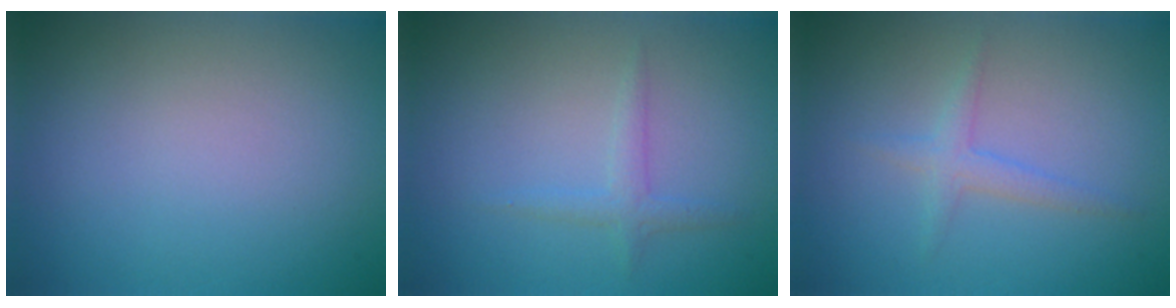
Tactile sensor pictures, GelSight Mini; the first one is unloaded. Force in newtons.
{"total": 1.3, "press": 1.3, "slide": 0.0}
{"total": 1.6, "press": 1.6, "slide": 0.1}